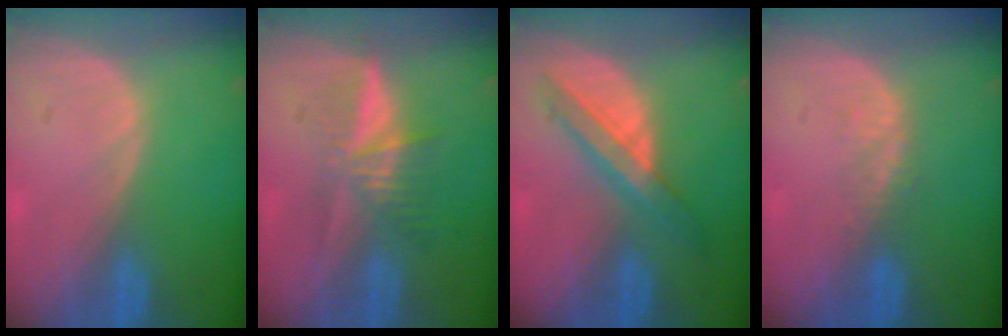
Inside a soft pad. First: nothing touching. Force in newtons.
{"total": 5.2, "press": 5.1, "slide": 1.0}
{"total": 5.7, "press": 5.7, "slide": 0.3}
{"total": 2.5, "press": 1.9, "slide": 1.7}